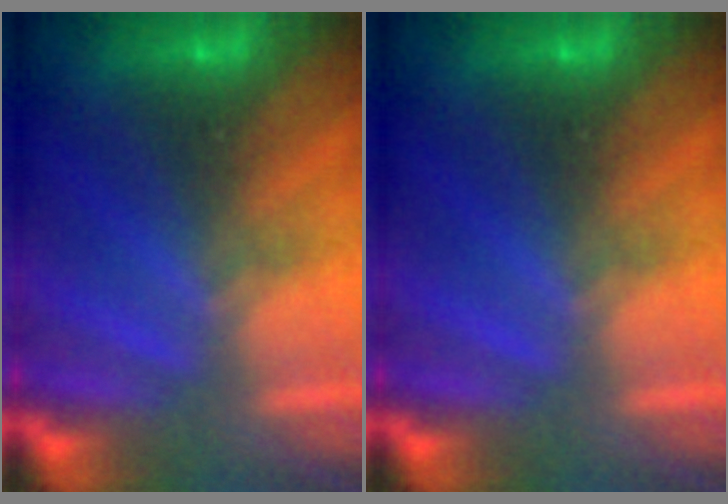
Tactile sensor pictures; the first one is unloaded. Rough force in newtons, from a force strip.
{"total": 0.0}